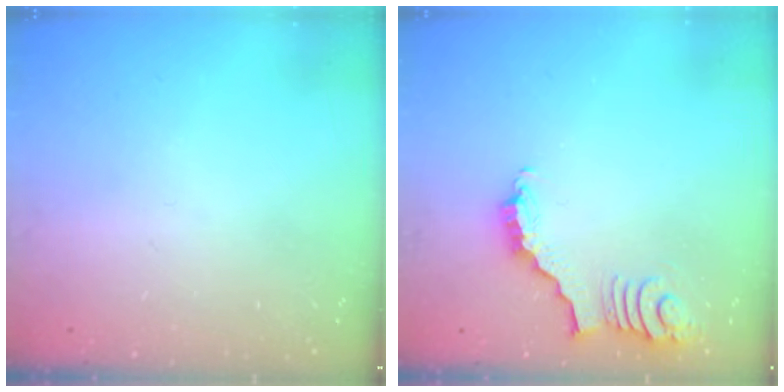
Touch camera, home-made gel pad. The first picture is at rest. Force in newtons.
{"total": 2.9, "press": 2.9, "slide": 0.6}